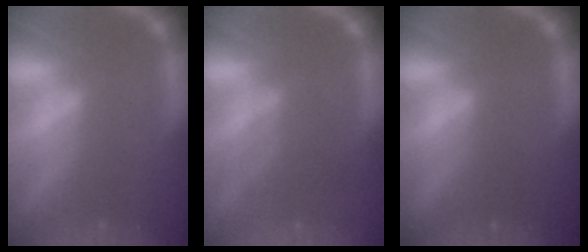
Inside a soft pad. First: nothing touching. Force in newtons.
{"total": 3.0}
{"total": 1.5}